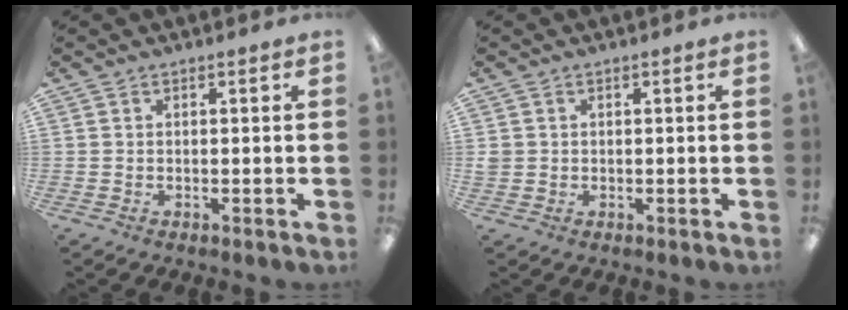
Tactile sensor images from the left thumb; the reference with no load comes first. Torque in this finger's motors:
{"motor_torque": [-0.17, 0.16, 0.21, -0.29, 0.00]}